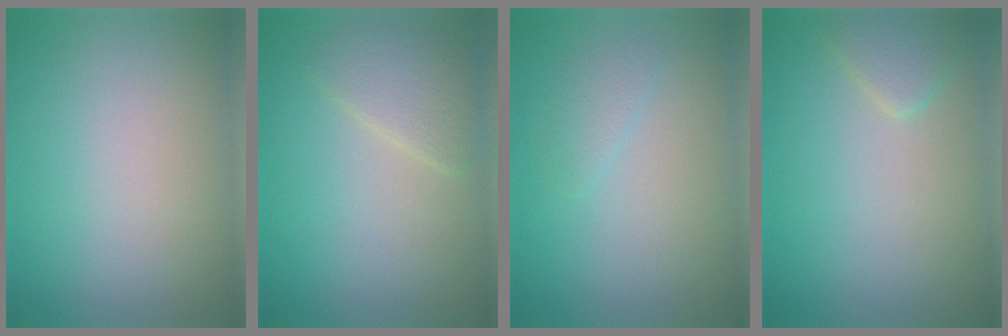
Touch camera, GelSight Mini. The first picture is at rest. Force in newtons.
{"total": 2.6, "press": 2.6, "slide": 0.0}
{"total": 1.1, "press": 1.1, "slide": 0.1}
{"total": 1.8, "press": 1.8, "slide": 0.1}